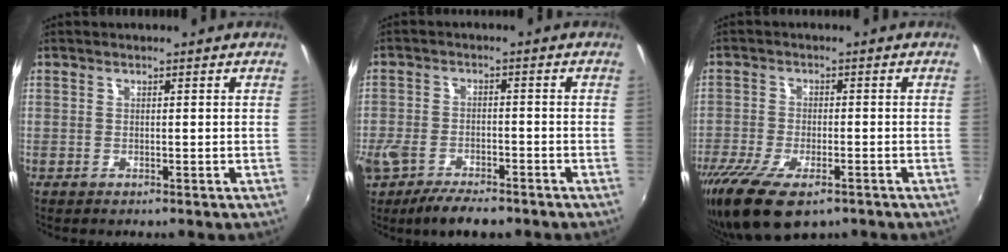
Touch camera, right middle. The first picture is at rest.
{"total": 9.6, "force": [-7.3, 3.5, 5.2], "torque": [-0.130, -0.033, -0.133]}
{"total": 11.6, "force": [-7.8, 4.3, 7.5], "torque": [-0.173, -0.044, -0.137]}